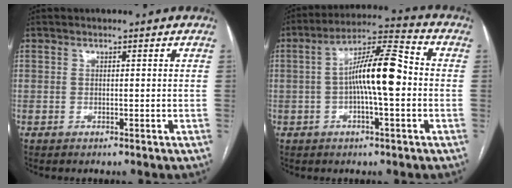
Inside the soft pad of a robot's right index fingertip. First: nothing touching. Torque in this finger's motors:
{"motor_torque": [1.62, -0.40, 0.59, 0.20]}